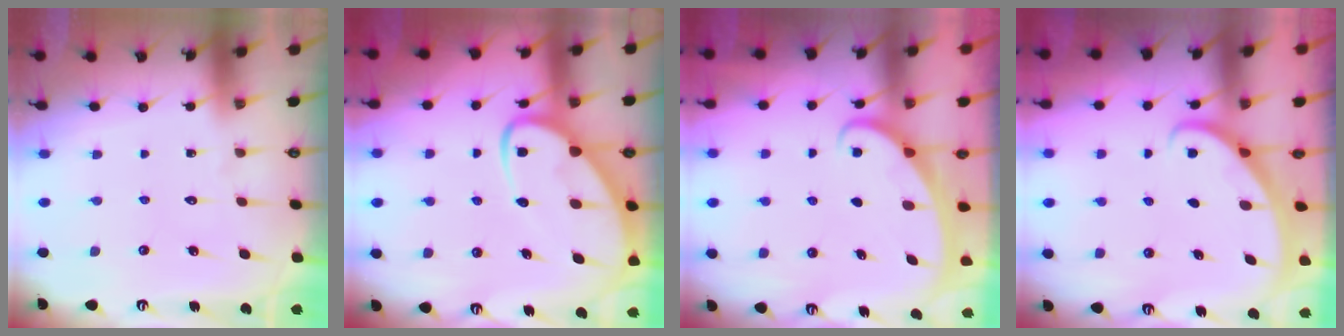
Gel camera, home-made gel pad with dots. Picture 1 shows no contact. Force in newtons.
{"total": 9.6, "press": 9.6, "slide": 0.7}
{"total": 2.2, "press": 2.2, "slide": 0.3}
{"total": 2.6, "press": 2.6, "slide": 0.1}